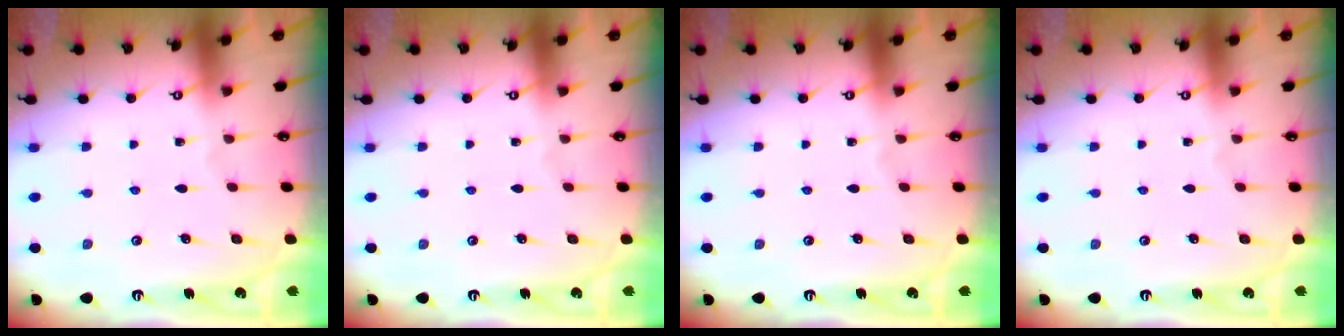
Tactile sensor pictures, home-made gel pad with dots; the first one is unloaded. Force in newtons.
{"total": 0.0}
{"total": 0.0}
{"total": 0.0}